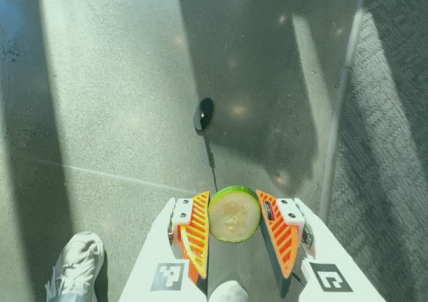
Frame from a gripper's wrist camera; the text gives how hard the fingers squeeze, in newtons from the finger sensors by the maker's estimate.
{"total": 10.9, "left": 11.7, "right": 10.0}